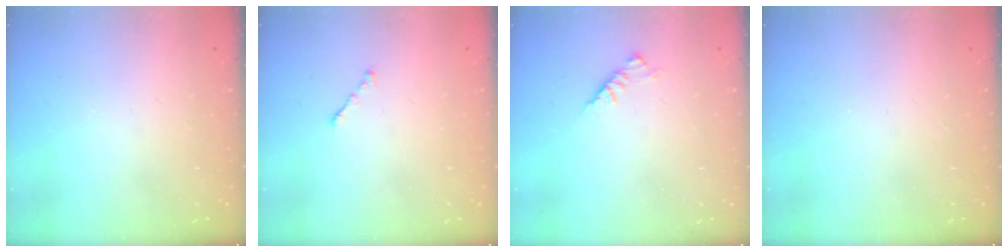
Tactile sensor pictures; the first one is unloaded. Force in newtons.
{"total": 0.7, "press": 0.5, "slide": 0.5}
{"total": 3.0, "press": 2.9, "slide": 0.8}
{"total": 0.0}